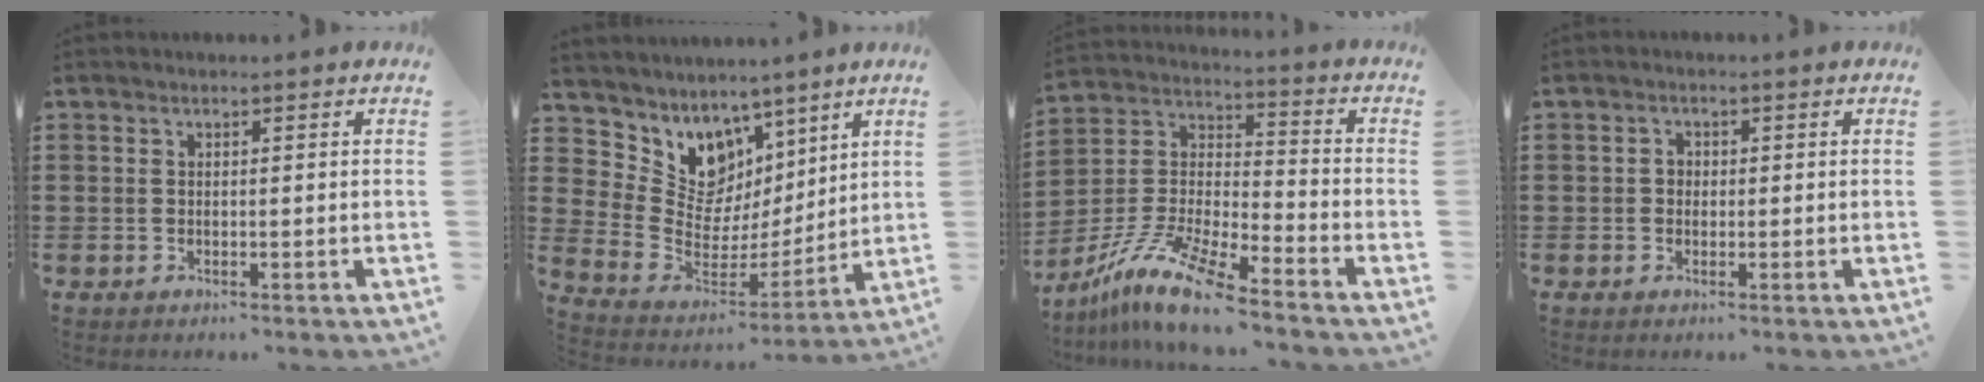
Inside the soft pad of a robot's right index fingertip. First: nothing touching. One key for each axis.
{"total": 9.4, "fx": 6.0, "fy": 7.0, "fz": 1.9, "tx": -0.079, "ty": -0.066, "tz": 0.116}
{"total": 11.4, "fx": -9.5, "fy": 1.3, "fz": 6.2, "tx": -0.143, "ty": 0.010, "tz": -0.194}
{"total": 1.2, "fx": -0.2, "fy": 1.1, "fz": 0.5, "tx": -0.013, "ty": 0.004, "tz": -0.006}